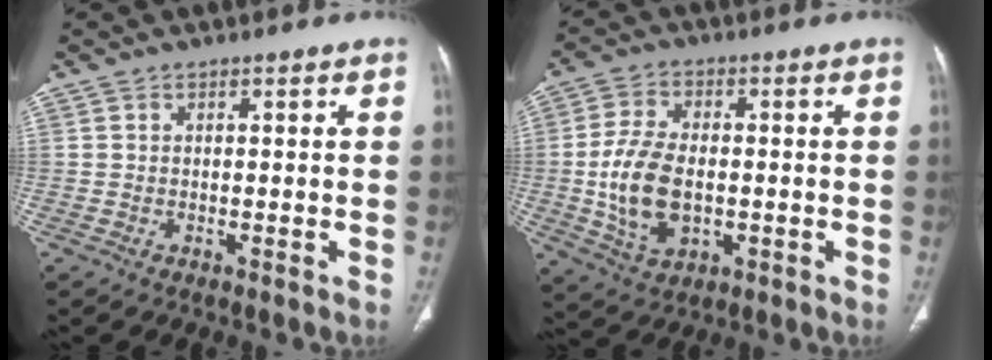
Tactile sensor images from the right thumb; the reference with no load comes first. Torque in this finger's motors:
{"motor_torque": [-0.28, 0.74, 0.63, 0.59, 0.33]}